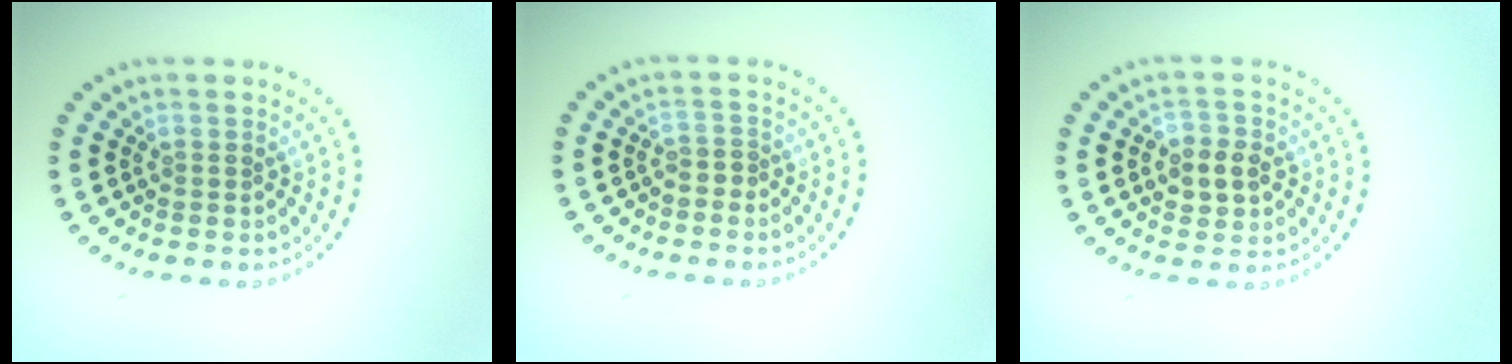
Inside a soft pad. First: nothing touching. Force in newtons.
{"total": 0.8, "press": 0.5, "slide": 0.6}
{"total": 2.9, "press": 2.8, "slide": 0.3}